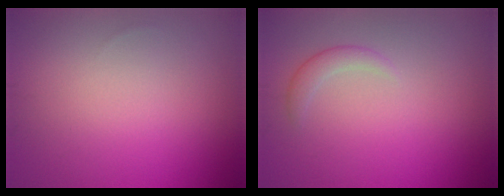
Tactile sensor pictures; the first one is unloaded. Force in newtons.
{"total": 1.3, "press": 1.3, "slide": 0.1}